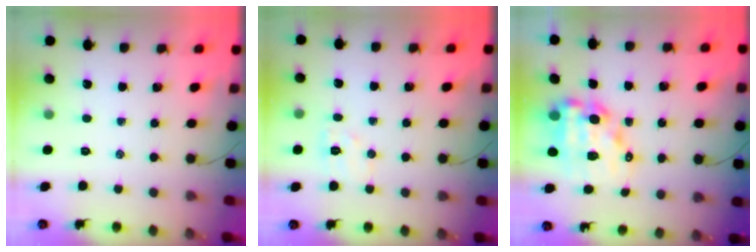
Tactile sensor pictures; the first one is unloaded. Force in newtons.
{"total": 6.1, "press": 6.0, "slide": 1.1}
{"total": 12.6, "press": 12.2, "slide": 3.3}